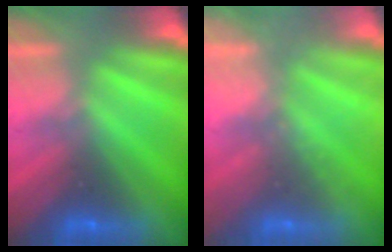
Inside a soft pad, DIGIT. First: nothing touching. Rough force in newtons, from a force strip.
{"total": 1.9}